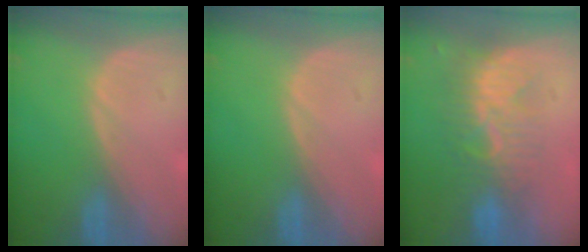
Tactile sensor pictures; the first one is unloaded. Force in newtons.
{"total": 0.0}
{"total": 8.5, "press": 7.7, "slide": 3.6}